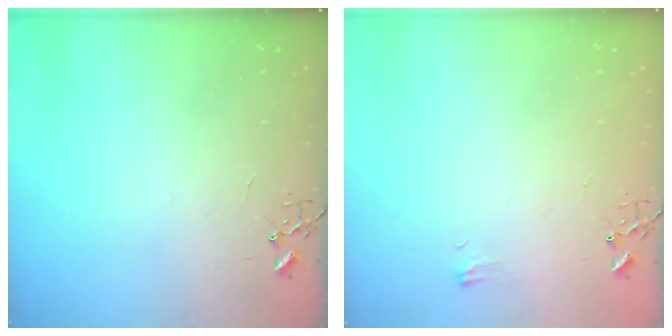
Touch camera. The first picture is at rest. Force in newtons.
{"total": 4.7, "press": 4.7, "slide": 0.5}